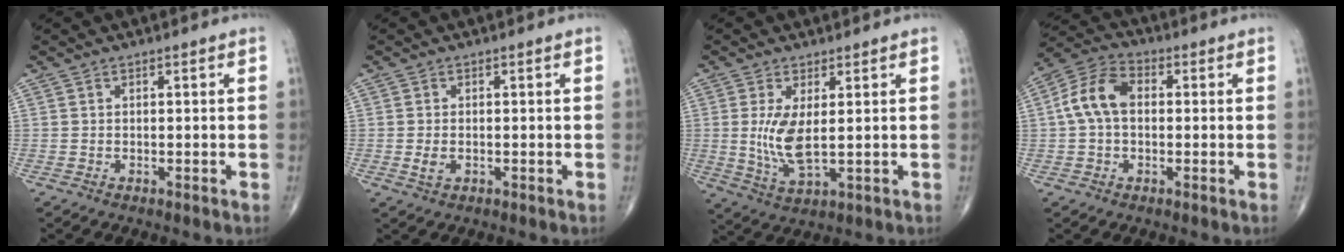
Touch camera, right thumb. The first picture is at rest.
{"total": 2.0, "force": [-0.4, 1.2, 1.6], "torque": [-0.032, -0.001, -0.007]}
{"total": 7.4, "force": [0.7, 2.6, 6.9], "torque": [-0.144, -0.020, 0.021]}
{"total": 9.0, "force": [0.6, 5.9, 6.8], "torque": [-0.134, 0.030, 0.002]}